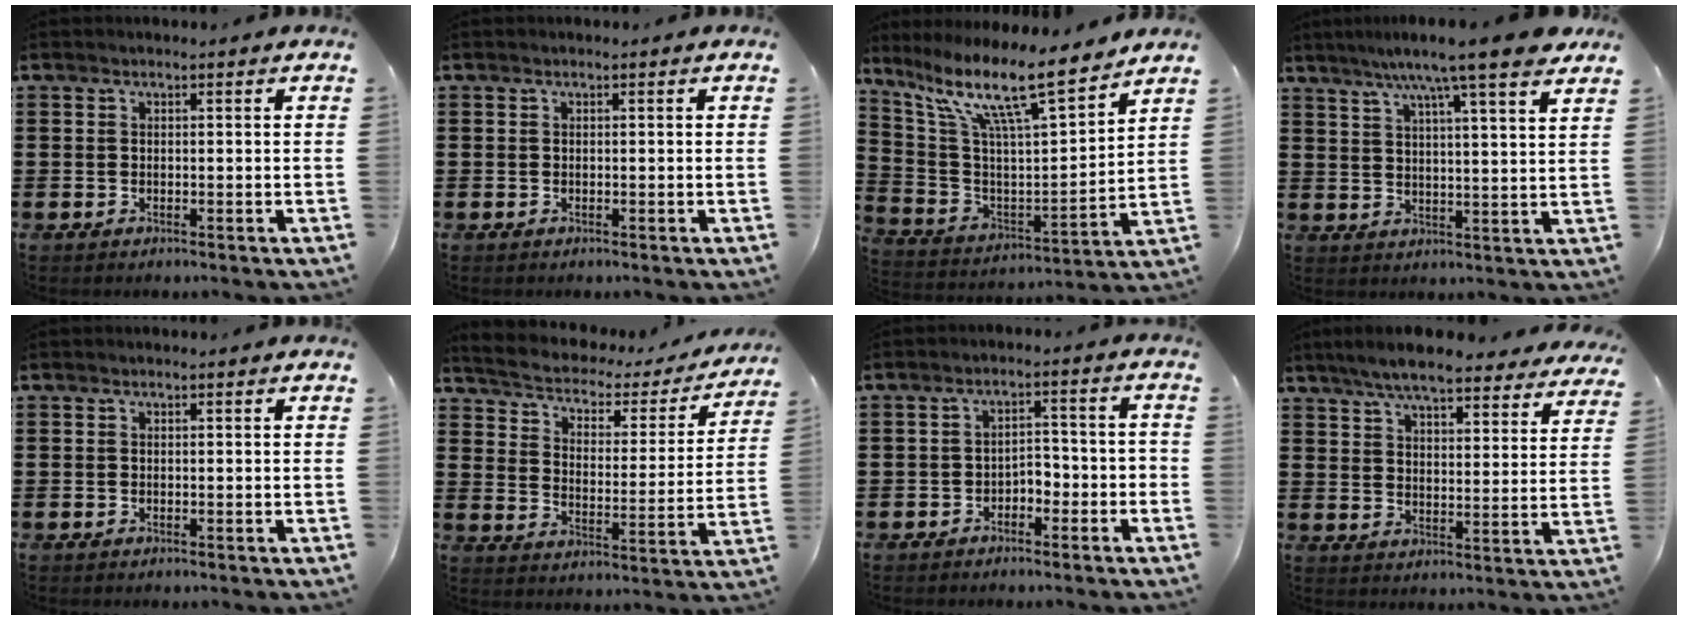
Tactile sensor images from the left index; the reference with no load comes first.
{"total": 0.0}
{"total": 13.4, "force": [9.8, 2.0, 9.0], "torque": [-0.188, -0.064, 0.159]}
{"total": 8.8, "force": [7.1, -0.1, 5.2], "torque": [-0.106, -0.028, 0.119]}
{"total": 0.0}
{"total": 2.8, "force": [2.2, 1.3, 1.0], "torque": [-0.036, -0.019, 0.028]}
{"total": 3.1, "force": [-2.7, 1.3, 0.9], "torque": [-0.019, 0.006, -0.057]}
{"total": 7.3, "force": [6.7, 0.6, 2.9], "torque": [-0.080, -0.025, 0.120]}